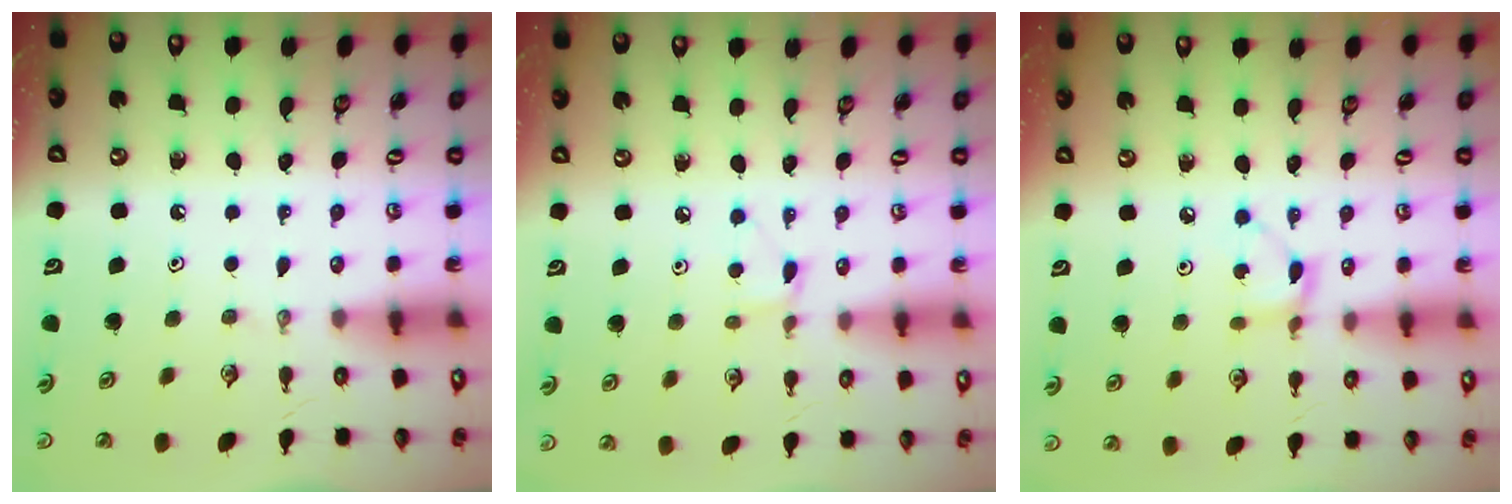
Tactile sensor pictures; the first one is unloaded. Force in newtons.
{"total": 4.4, "press": 4.3, "slide": 0.6}
{"total": 2.7, "press": 2.7, "slide": 0.2}